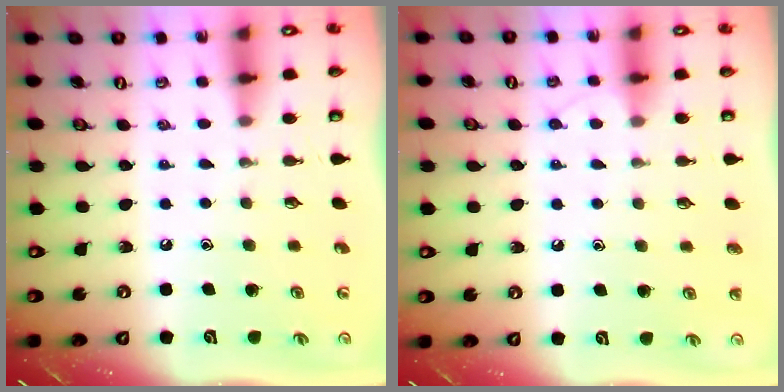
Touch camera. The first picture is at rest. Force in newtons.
{"total": 5.5, "press": 5.5, "slide": 0.6}